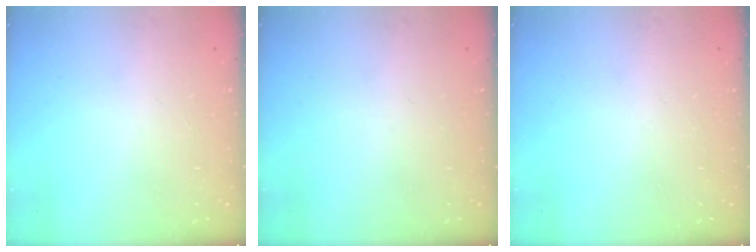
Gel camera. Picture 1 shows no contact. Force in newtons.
{"total": 0.0}
{"total": 0.0}